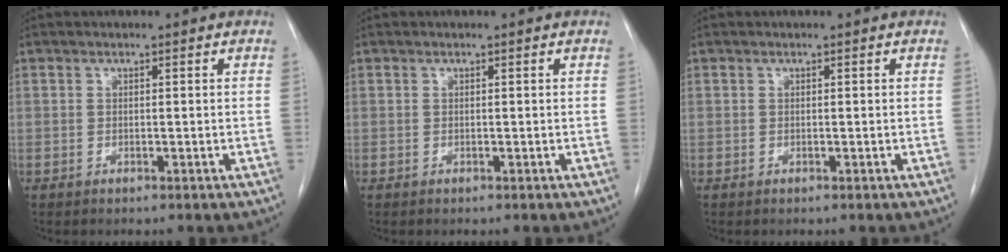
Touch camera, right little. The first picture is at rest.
{"total": 0.0}
{"total": 0.0}